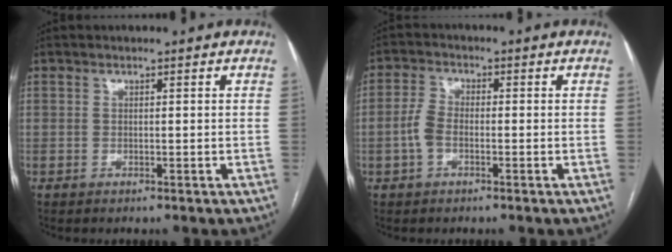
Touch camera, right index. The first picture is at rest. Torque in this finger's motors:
{"motor_torque": [0.64, -0.20, 0.24, 0.06]}